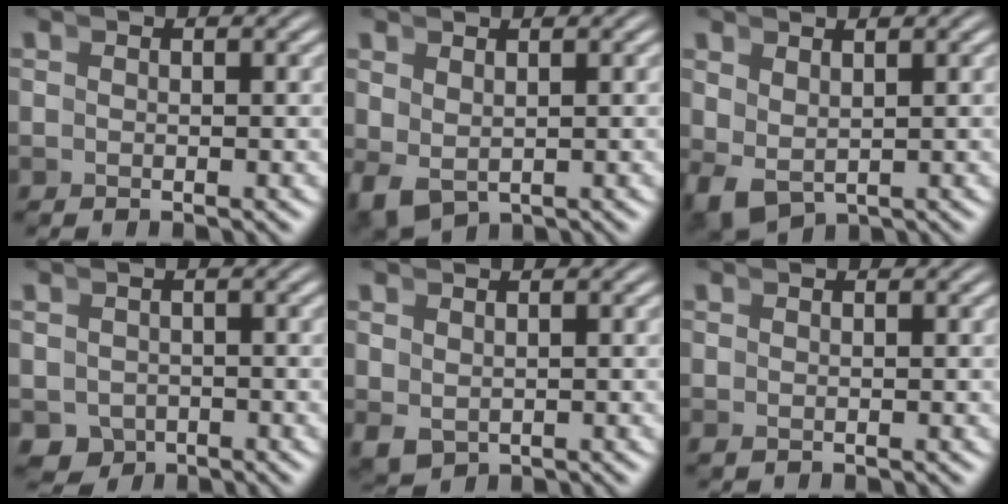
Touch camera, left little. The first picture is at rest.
{"total": 3.1, "force": [-0.9, 2.4, 1.8], "torque": [-0.048, -0.022, 0.004]}
{"total": 4.4, "force": [-1.4, 3.5, 2.3], "torque": [-0.065, -0.029, -0.002]}
{"total": 6.1, "force": [-2.6, 5.1, 2.1], "torque": [-0.048, -0.033, -0.037]}
{"total": 1.8, "force": [-0.2, 1.5, 1.0], "torque": [-0.024, -0.015, 0.014]}
{"total": 0.0}